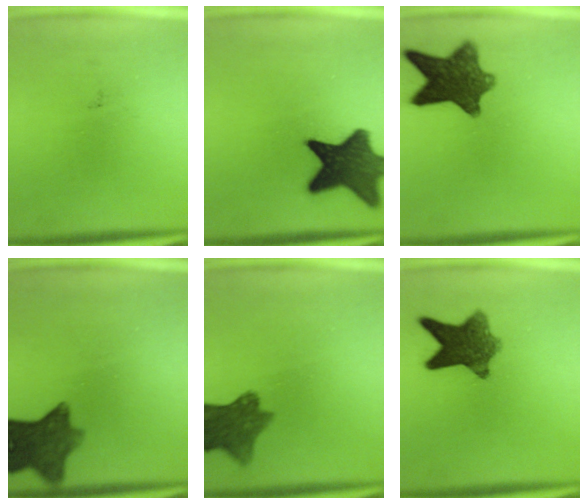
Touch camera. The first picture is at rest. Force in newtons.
{"total": 13.6}
{"total": 11.0}
{"total": 9.2}
{"total": 8.7}
{"total": 9.0}